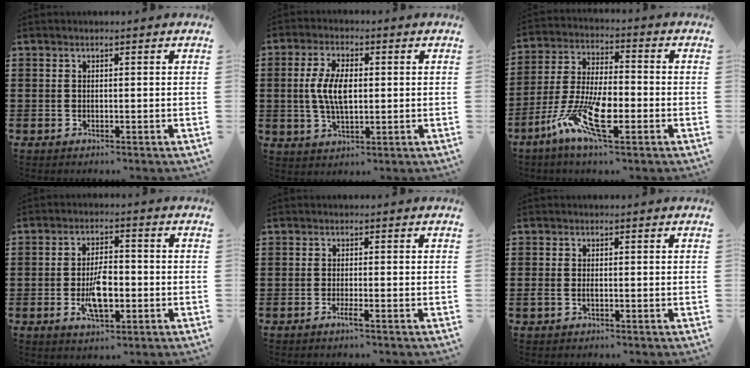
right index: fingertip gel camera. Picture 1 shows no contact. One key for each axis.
{"total": 6.8, "fx": 0.3, "fy": 3.1, "fz": 6.1, "tx": -0.137, "ty": 0.002, "tz": -0.003}
{"total": 11.0, "fx": -5.0, "fy": 3.6, "fz": 9.1, "tx": -0.207, "ty": -0.004, "tz": -0.096}
{"total": 6.7, "fx": -1.6, "fy": 3.1, "fz": 5.8, "tx": -0.118, "ty": 0.003, "tz": -0.032}
{"total": 1.6, "fx": -1.0, "fy": 0.1, "fz": 1.2, "tx": -0.021, "ty": -0.002, "tz": -0.018}
{"total": 1.0, "fx": -0.3, "fy": 0.4, "fz": 0.8, "tx": -0.016, "ty": -0.003, "tz": -0.005}